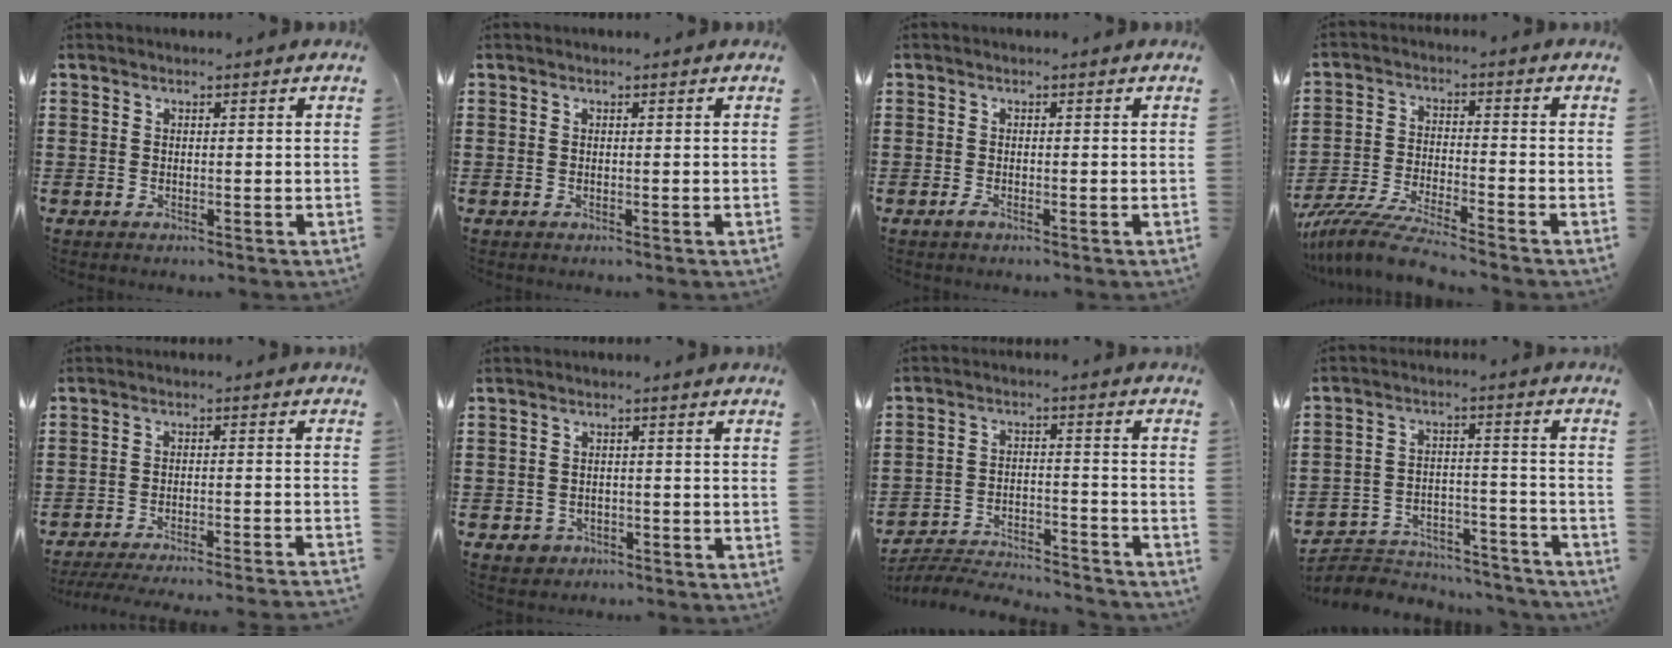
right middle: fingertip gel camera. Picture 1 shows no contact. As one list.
[{"total": 0.0}, {"total": 0.8, "force": [-0.5, 0.2, 0.7], "torque": [-0.021, -0.007, -0.010]}, {"total": 7.3, "force": [-6.7, -0.1, 2.8], "torque": [-0.065, -0.010, -0.133]}, {"total": 4.7, "force": [-4.4, -0.4, 1.5], "torque": [-0.023, -0.011, -0.087]}, {"total": 1.8, "force": [-1.3, 1.2, 0.3], "torque": [-0.012, 0.001, -0.030]}, {"total": 5.1, "force": [-5.0, 0.5, 1.0], "torque": [-0.034, 0.000, -0.107]}, {"total": 4.3, "force": [-4.1, 1.2, 0.4], "torque": [-0.014, 0.005, -0.087]}]